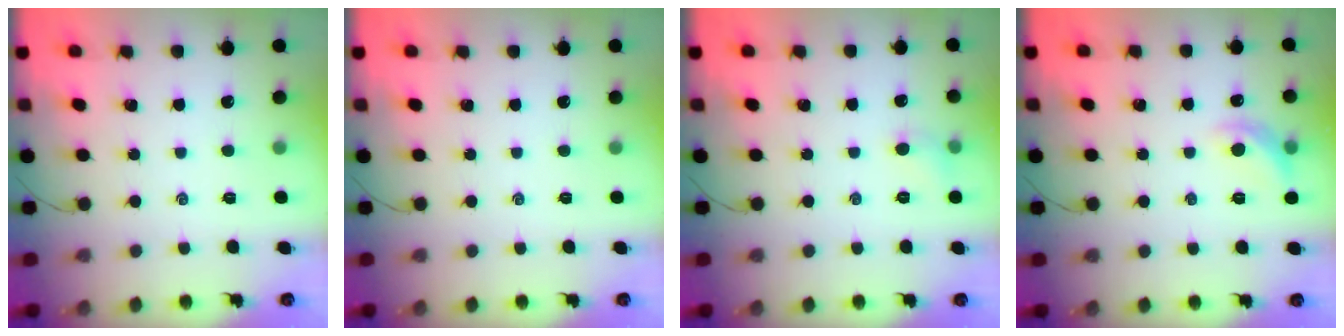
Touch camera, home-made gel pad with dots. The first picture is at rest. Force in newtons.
{"total": 0.0}
{"total": 4.5, "press": 4.3, "slide": 1.4}
{"total": 8.3, "press": 8.3, "slide": 0.9}